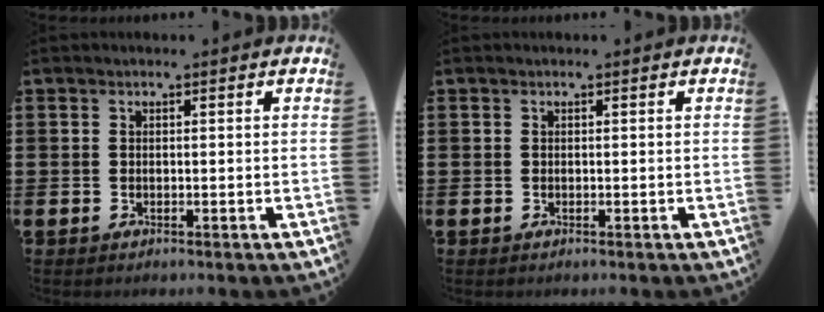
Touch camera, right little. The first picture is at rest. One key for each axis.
{"total": 0.0}